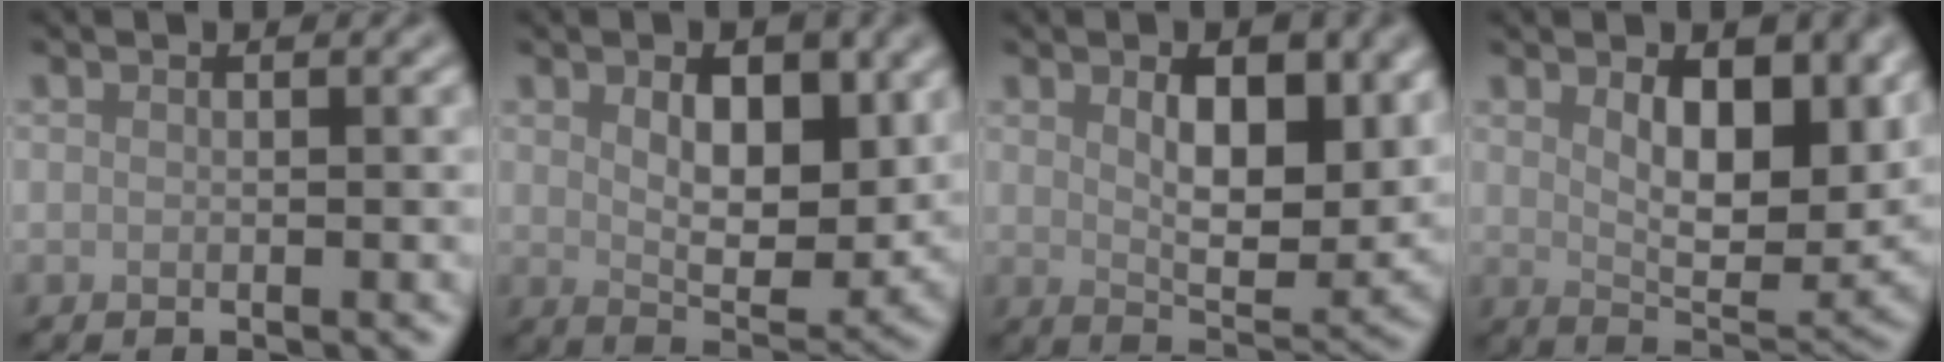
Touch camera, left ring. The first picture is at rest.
{"total": 6.6, "force": [1.6, 3.6, 5.4], "torque": [-0.080, -0.012, 0.032]}
{"total": 6.8, "force": [1.8, 3.2, 5.7], "torque": [-0.087, -0.010, 0.035]}
{"total": 7.4, "force": [2.3, 3.6, 6.1], "torque": [-0.098, -0.013, 0.042]}